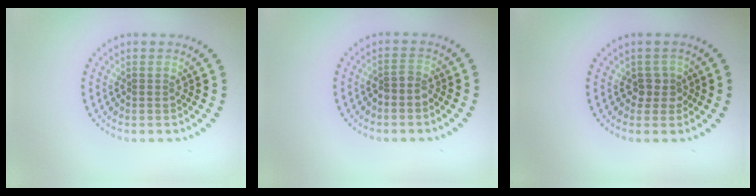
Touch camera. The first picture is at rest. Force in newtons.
{"total": 1.4, "press": 1.1, "slide": 0.9}
{"total": 1.7, "press": 1.3, "slide": 1.0}